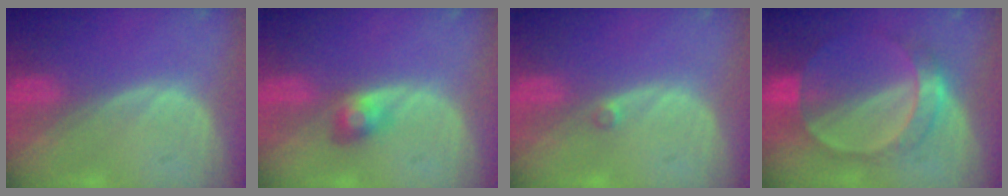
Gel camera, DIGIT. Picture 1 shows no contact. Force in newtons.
{"total": 2.7, "press": 2.7, "slide": 0.3}
{"total": 1.0, "press": 0.8, "slide": 0.5}
{"total": 7.4, "press": 6.4, "slide": 3.8}